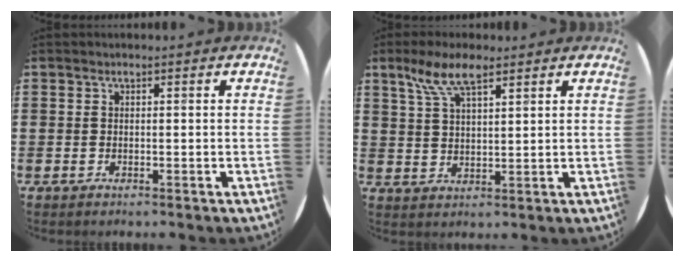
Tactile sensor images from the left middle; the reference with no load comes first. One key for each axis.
{"total": 6.9, "fx": 4.6, "fy": 2.2, "fz": 4.7, "tx": -0.103, "ty": 0.003, "tz": 0.081}